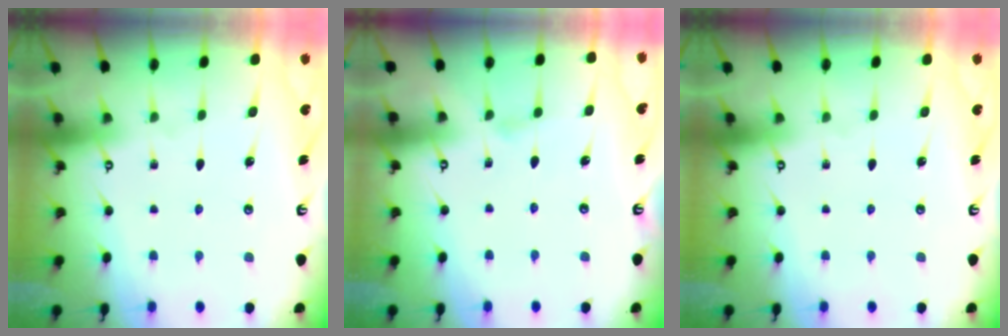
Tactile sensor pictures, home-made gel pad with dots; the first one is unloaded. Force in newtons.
{"total": 2.1, "press": 2.1, "slide": 0.4}
{"total": 0.0}